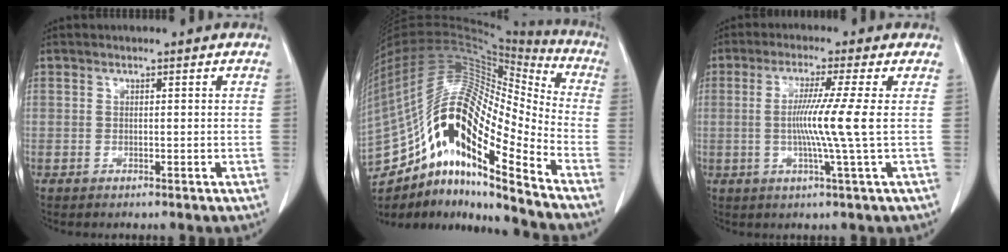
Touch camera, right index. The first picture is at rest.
{"total": 25.0, "force": [-14.5, 5.6, 19.6], "torque": [-0.384, 0.024, -0.258]}
{"total": 7.5, "force": [-0.1, -2.2, 7.2], "torque": [-0.136, -0.011, -0.002]}